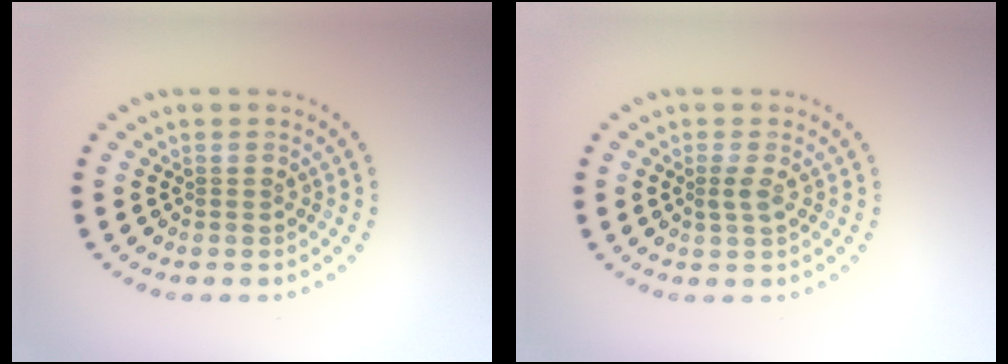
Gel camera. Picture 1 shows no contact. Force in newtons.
{"total": 1.2, "press": 1.0, "slide": 0.6}